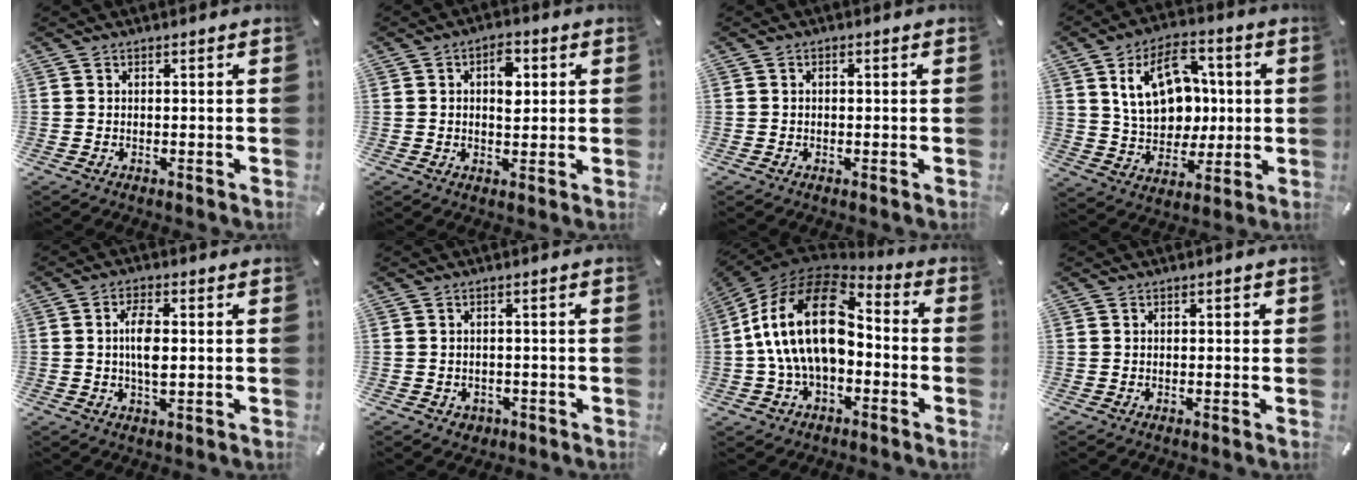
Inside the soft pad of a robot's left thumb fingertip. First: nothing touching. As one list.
[{"total": 6.2, "force": [1.3, 3.7, 4.7], "torque": [-0.056, -0.004, 0.014]}, {"total": 0.9, "force": [-0.1, 0.6, 0.6], "torque": [-0.012, 0.003, -0.004]}, {"total": 16.1, "force": [3.5, 12.3, 9.8], "torque": [-0.162, 0.005, 0.067]}, {"total": 5.9, "force": [0.3, 2.3, 5.4], "torque": [-0.125, -0.003, -0.003]}, {"total": 2.4, "force": [-0.8, 2.1, 0.8], "torque": [-0.015, 0.004, -0.018]}, {"total": 22.6, "force": [1.0, 14.5, 17.3], "torque": [-0.350, 0.029, 0.016]}, {"total": 0.9, "force": [-0.1, 0.6, 0.6], "torque": [-0.011, 0.004, -0.003]}]